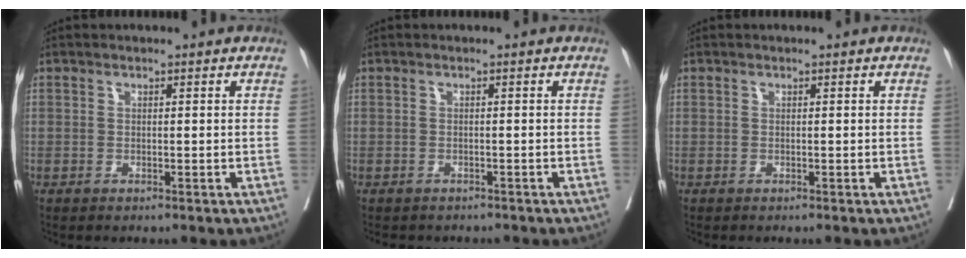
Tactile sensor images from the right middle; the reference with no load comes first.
{"total": 3.7, "force": [-3.2, 1.6, 0.8], "torque": [-0.010, 0.000, -0.041]}
{"total": 0.0}